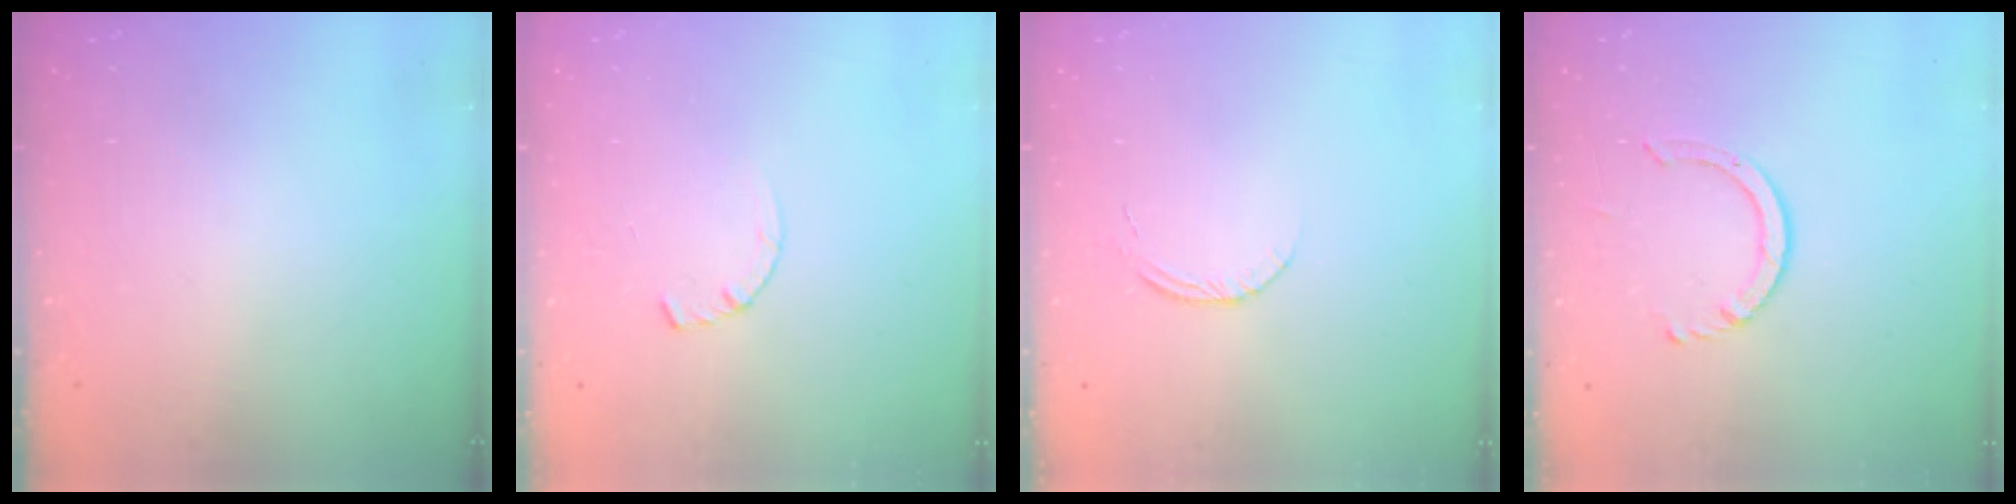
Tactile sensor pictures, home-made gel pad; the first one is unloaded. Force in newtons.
{"total": 3.3, "press": 3.3, "slide": 0.3}
{"total": 4.2, "press": 4.2, "slide": 0.4}
{"total": 4.0, "press": 3.9, "slide": 0.5}